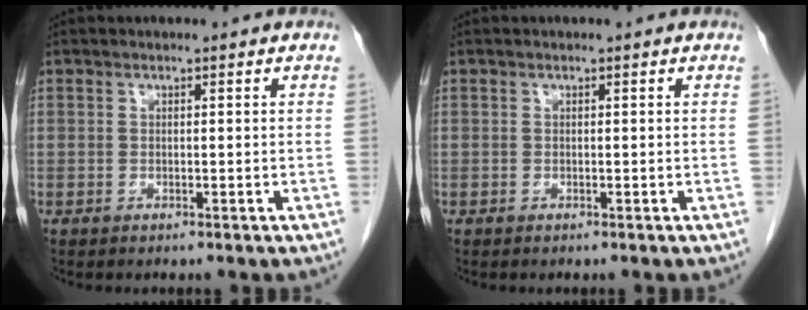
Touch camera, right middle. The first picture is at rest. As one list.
[{"total": 0.0}]